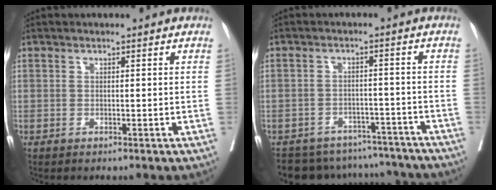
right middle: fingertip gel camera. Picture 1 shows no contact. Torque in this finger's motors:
{"motor_torque": [0.61, -0.88, 0.06, 0.02]}